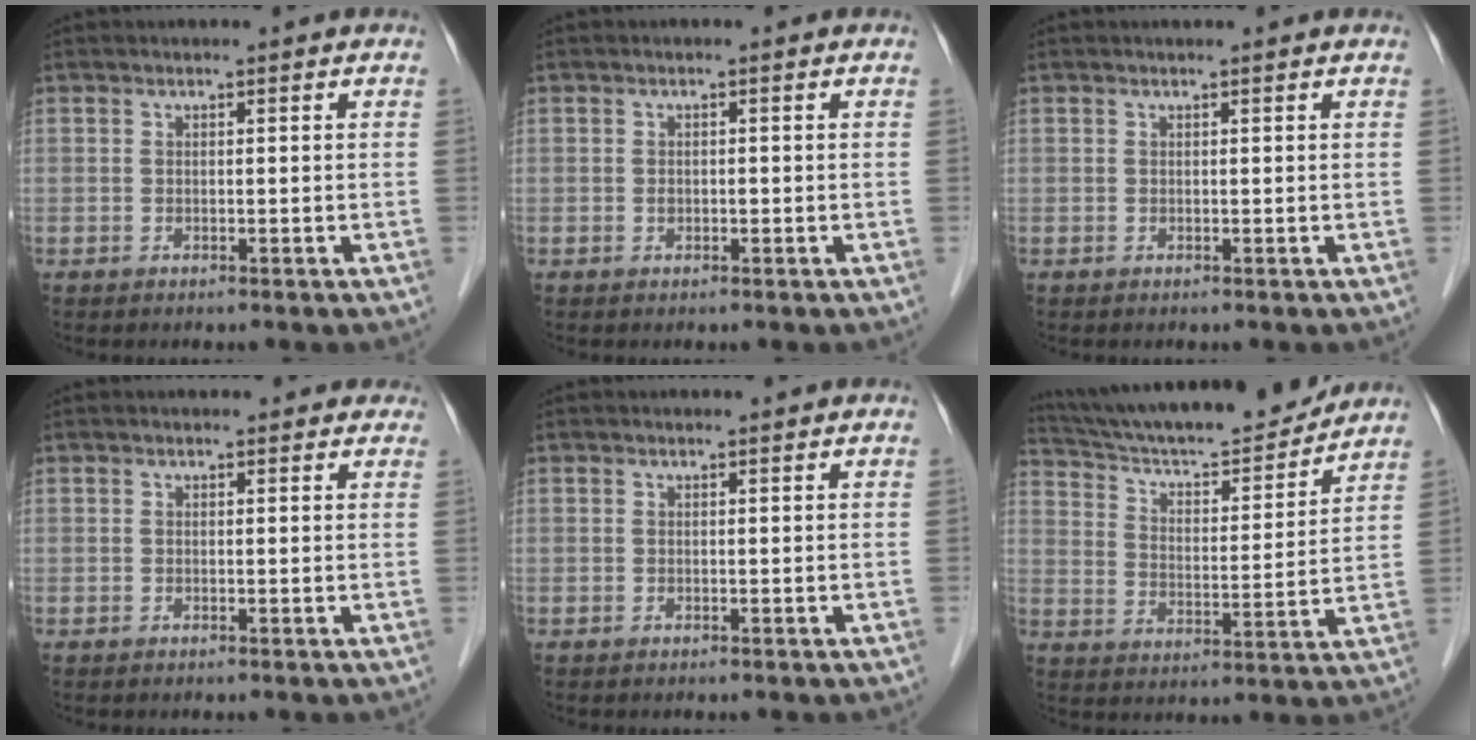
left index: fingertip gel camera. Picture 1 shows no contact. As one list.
[{"total": 0.8, "force": [-0.2, 0.6, 0.5], "torque": [-0.009, 0.003, -0.003]}, {"total": 0.9, "force": [0.9, 0.0, 0.3], "torque": [-0.007, 0.007, 0.009]}, {"total": 3.4, "force": [2.9, 1.6, 1.0], "torque": [-0.001, 0.012, 0.021]}, {"total": 0.0}, {"total": 19.9, "force": [18.3, 2.8, 7.1], "torque": [-0.122, 0.002, 0.281]}]